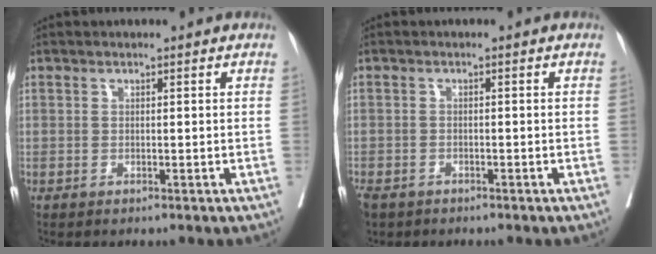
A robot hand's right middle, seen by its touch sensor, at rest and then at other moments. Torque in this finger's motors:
{"motor_torque": [0.95, -1.19, 1.05, 0.21]}